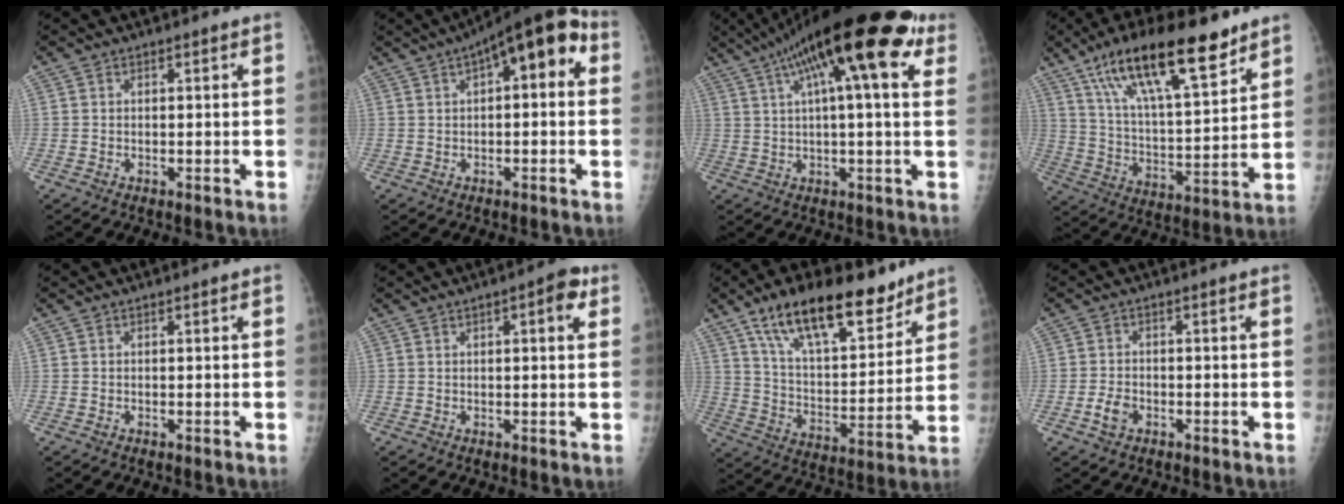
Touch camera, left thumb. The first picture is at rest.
{"total": 13.5, "force": [4.1, 5.5, 11.7], "torque": [-0.139, 0.038, 0.047]}
{"total": 22.2, "force": [10.2, 5.8, 18.8], "torque": [-0.300, 0.030, 0.154]}
{"total": 21.4, "force": [13.6, 6.5, 15.2], "torque": [-0.239, -0.044, 0.239]}
{"total": 0.0}
{"total": 4.4, "force": [1.7, 1.5, 3.8], "torque": [-0.041, 0.001, 0.016]}
{"total": 21.1, "force": [14.1, 8.7, 13.1], "torque": [-0.177, -0.058, 0.241]}
{"total": 3.1, "force": [-1.7, 2.0, 1.7], "torque": [-0.031, 0.009, -0.030]}